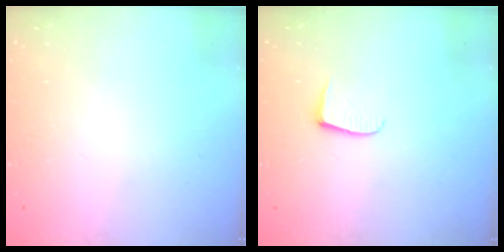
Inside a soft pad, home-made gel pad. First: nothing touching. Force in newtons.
{"total": 5.4, "press": 5.3, "slide": 0.5}